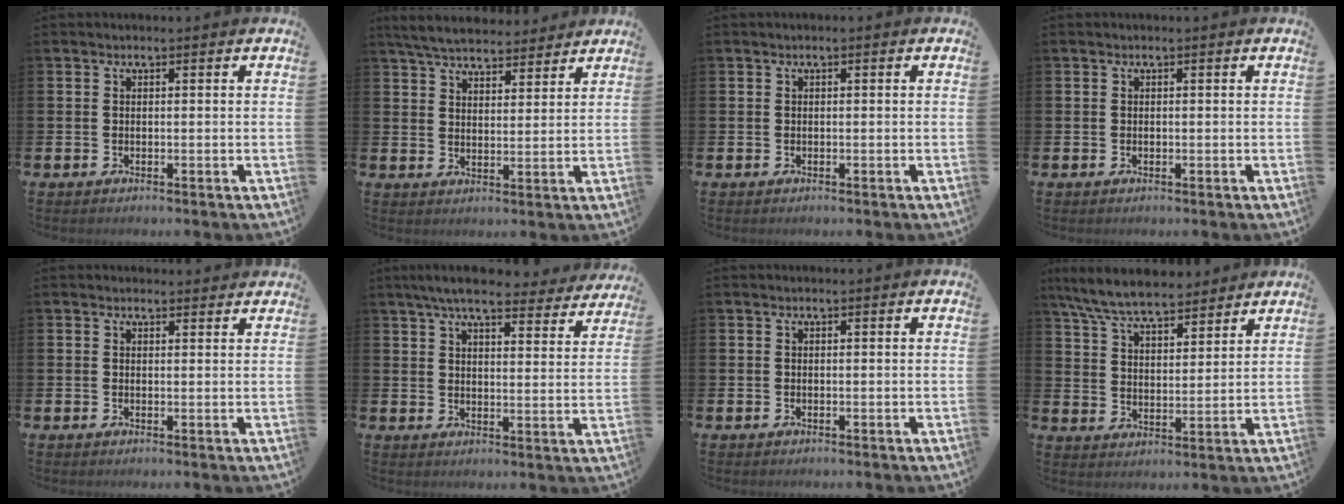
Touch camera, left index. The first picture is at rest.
{"total": 6.0, "force": [5.8, 1.4, 1.2], "torque": [-0.046, -0.021, 0.105]}
{"total": 0.0}
{"total": 0.0}
{"total": 1.1, "force": [1.0, 0.4, 0.0], "torque": [0.010, -0.001, 0.017]}
{"total": 7.4, "force": [6.7, 1.2, 2.9], "torque": [-0.064, -0.030, 0.118]}
{"total": 0.0}
{"total": 8.0, "force": [7.4, 1.5, 2.5], "torque": [-0.079, -0.032, 0.136]}